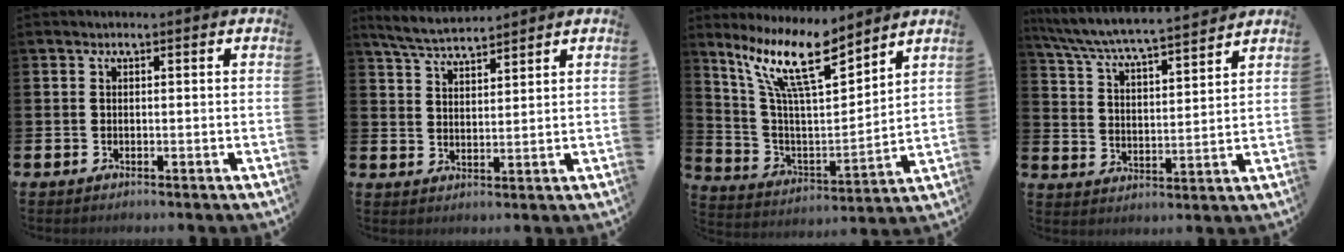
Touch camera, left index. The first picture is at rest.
{"total": 5.2, "force": [5.0, 0.5, 1.1], "torque": [-0.041, -0.020, 0.091]}
{"total": 13.1, "force": [9.7, 3.4, 8.2], "torque": [-0.186, -0.045, 0.170]}
{"total": 6.7, "force": [6.5, -0.1, 1.8], "torque": [-0.065, -0.050, 0.110]}